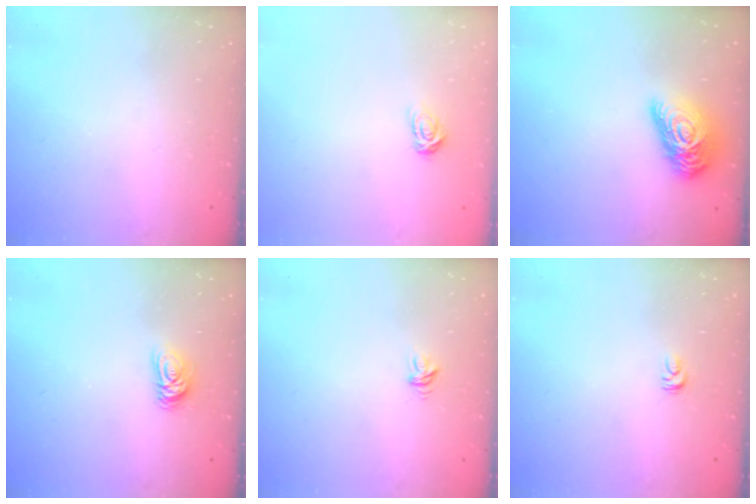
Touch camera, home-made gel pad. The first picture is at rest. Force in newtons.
{"total": 3.4, "press": 3.4, "slide": 0.4}
{"total": 14.2, "press": 14.1, "slide": 0.5}
{"total": 5.2, "press": 5.2, "slide": 0.7}
{"total": 3.9, "press": 3.9, "slide": 0.1}
{"total": 2.7, "press": 2.7, "slide": 0.2}